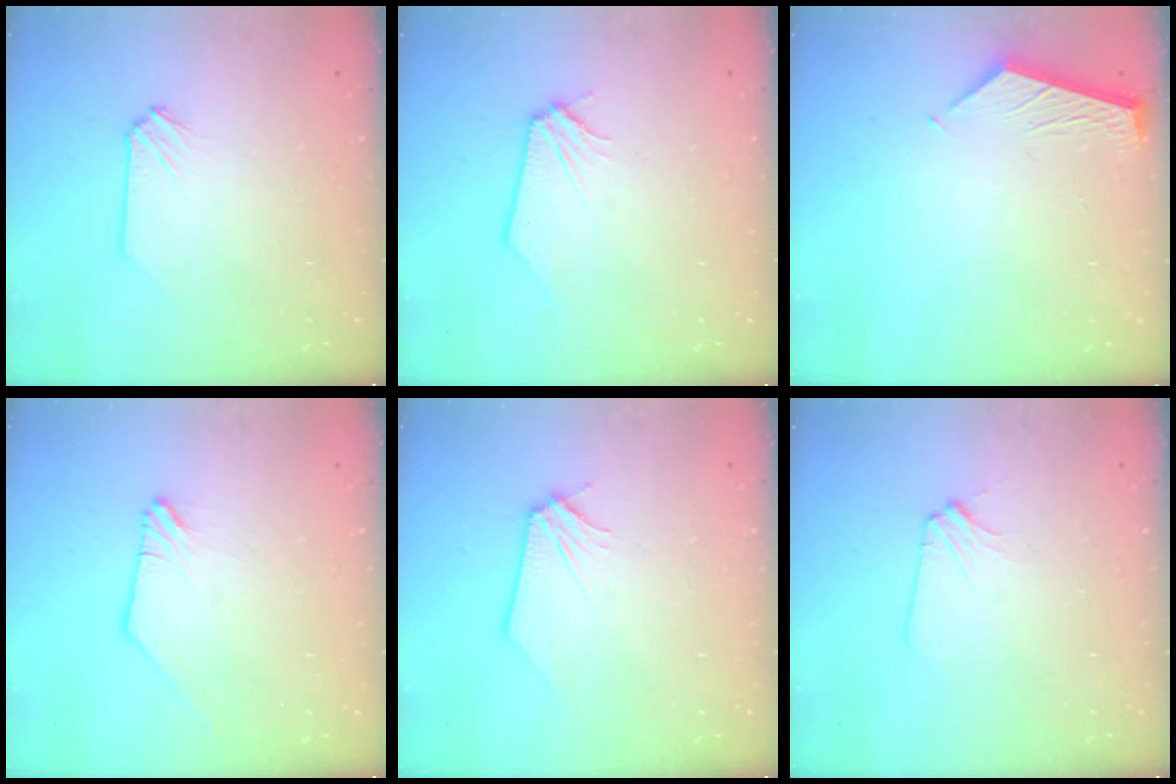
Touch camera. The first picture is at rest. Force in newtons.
{"total": 0.0}
{"total": 5.2, "press": 5.1, "slide": 0.5}
{"total": 0.0}
{"total": 0.0}
{"total": 2.3, "press": 2.3, "slide": 0.3}